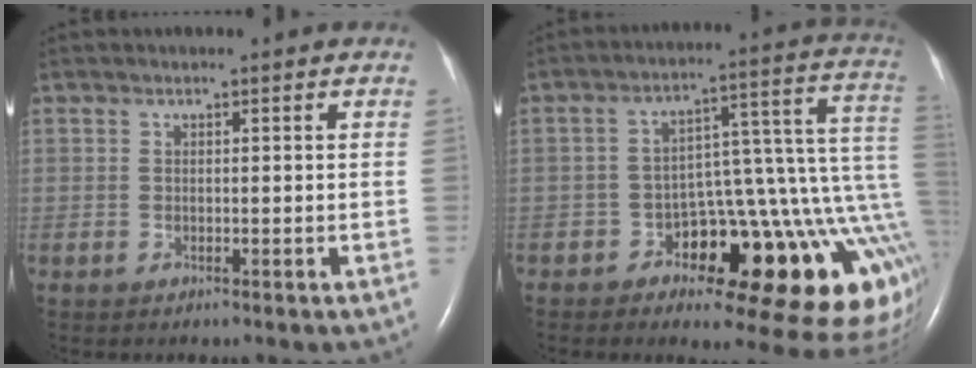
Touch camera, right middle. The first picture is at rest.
{"total": 18.2, "force": [-6.6, 5.7, 16.0], "torque": [-0.099, 0.074, -0.084]}